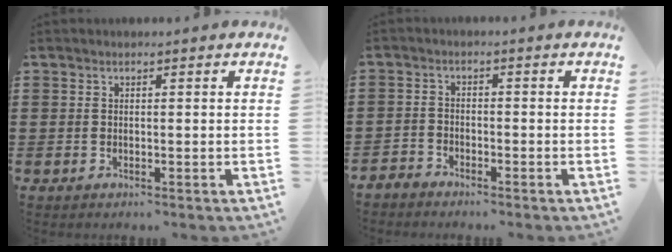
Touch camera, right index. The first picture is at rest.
{"total": 2.0, "force": [-2.0, 0.5, -0.1], "torque": [-0.005, 0.003, -0.044]}